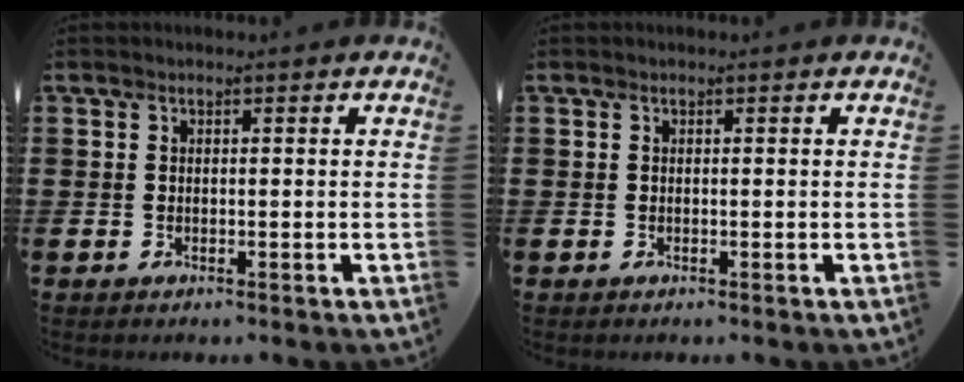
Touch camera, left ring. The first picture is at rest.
{"total": 0.0}